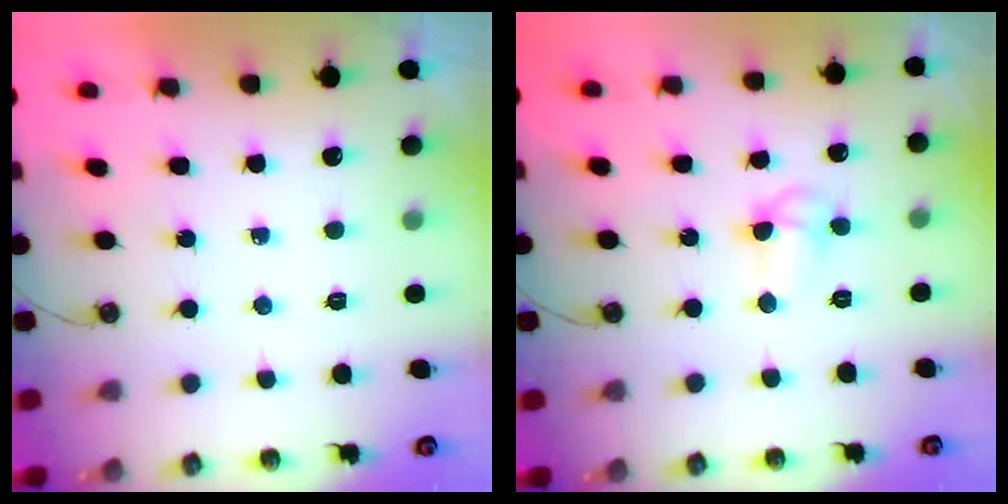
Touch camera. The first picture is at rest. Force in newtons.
{"total": 6.0, "press": 6.0, "slide": 0.6}